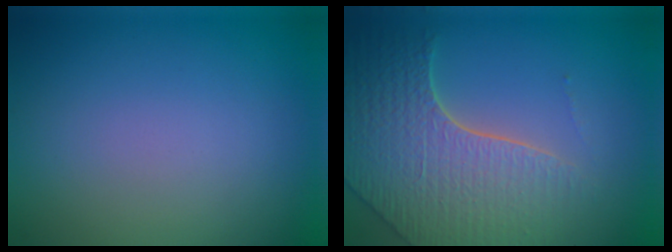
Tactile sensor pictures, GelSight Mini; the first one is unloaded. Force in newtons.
{"total": 6.6, "press": 5.3, "slide": 3.8}